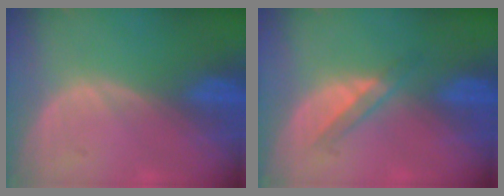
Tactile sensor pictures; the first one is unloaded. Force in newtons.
{"total": 2.9, "press": 2.8, "slide": 1.0}